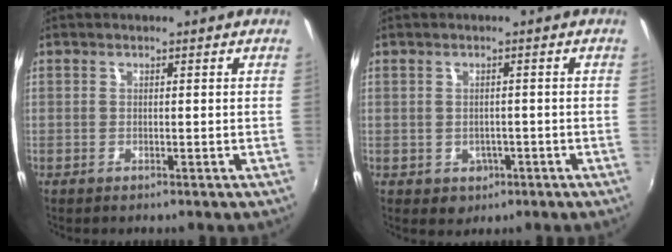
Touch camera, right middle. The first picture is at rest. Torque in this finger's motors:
{"motor_torque": [0.33, -0.25, 0.10, 0.01]}